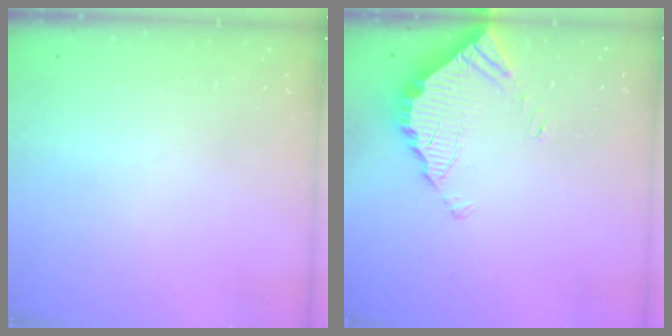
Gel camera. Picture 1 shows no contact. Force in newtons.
{"total": 3.6, "press": 3.6, "slide": 0.2}